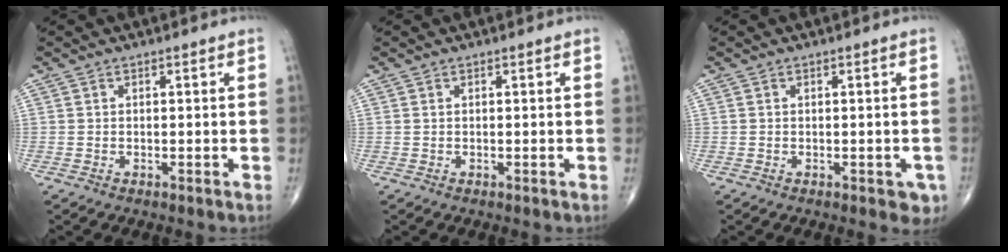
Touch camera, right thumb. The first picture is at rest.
{"total": 0.0}
{"total": 2.8, "force": [-1.0, 1.5, 2.1], "torque": [-0.003, 0.002, -0.010]}